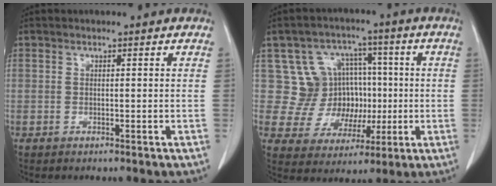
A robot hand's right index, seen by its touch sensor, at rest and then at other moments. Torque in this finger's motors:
{"motor_torque": [-0.04, -0.05, -0.07, -0.04]}